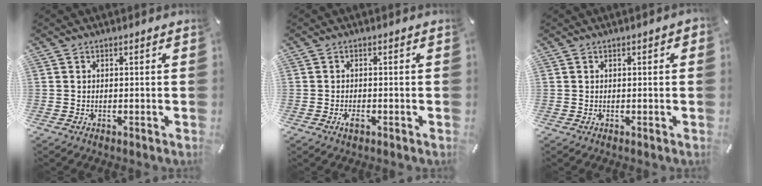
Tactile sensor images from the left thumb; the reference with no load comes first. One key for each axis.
{"total": 2.0, "fx": -1.0, "fy": 1.0, "fz": 1.3, "tx": -0.032, "ty": 0.000, "tz": -0.020}
{"total": 0.5, "fx": 0.0, "fy": 0.3, "fz": 0.5, "tx": -0.008, "ty": 0.003, "tz": -0.001}